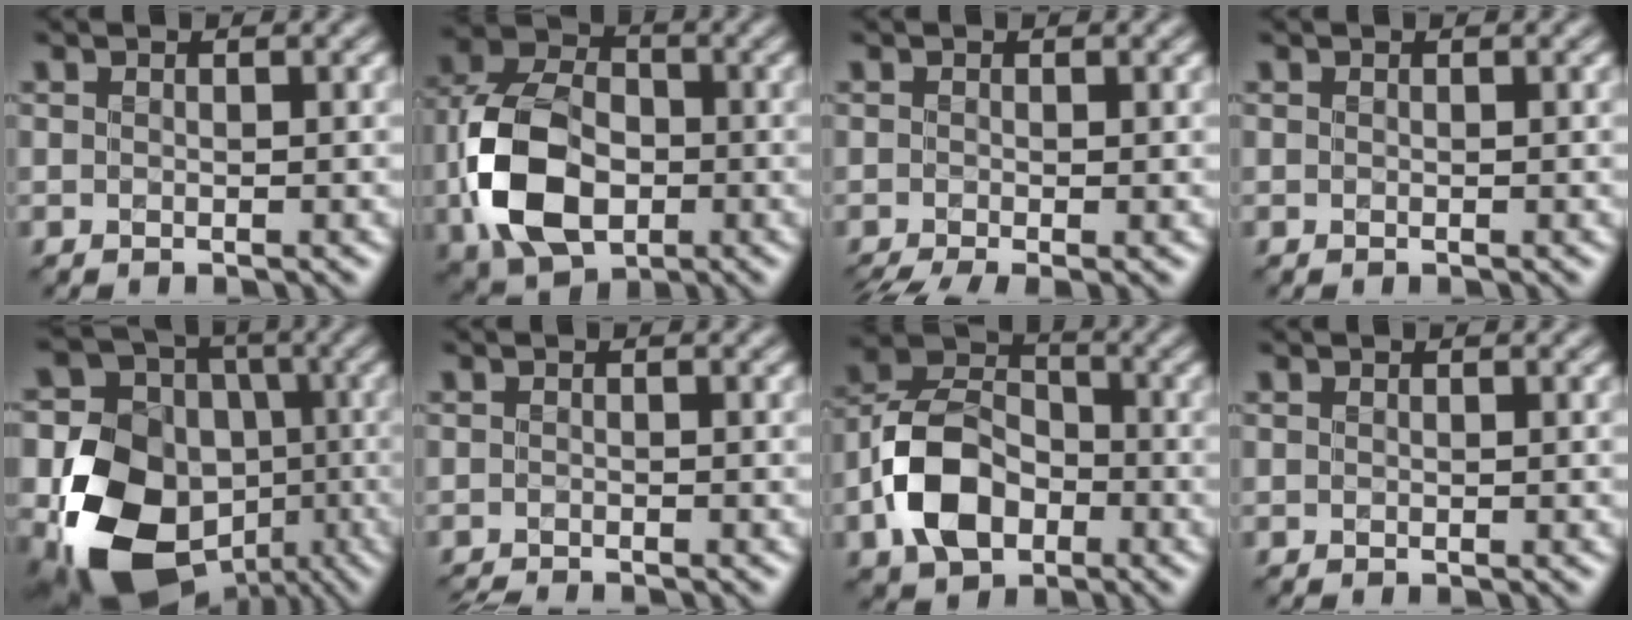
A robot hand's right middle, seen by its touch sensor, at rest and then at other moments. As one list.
[{"total": 9.9, "force": [-2.2, 6.8, 6.9], "torque": [-0.157, -0.001, -0.054]}, {"total": 2.8, "force": [-1.8, 0.6, 2.1], "torque": [-0.033, -0.013, -0.033]}, {"total": 0.0}, {"total": 15.2, "force": [-4.9, 12.4, 7.2], "torque": [-0.154, -0.023, -0.084]}, {"total": 1.7, "force": [-1.7, 0.1, 0.4], "torque": [-0.004, -0.010, -0.033]}, {"total": 7.5, "force": [-2.7, 5.4, 4.5], "torque": [-0.092, 0.009, -0.065]}, {"total": 0.0}]